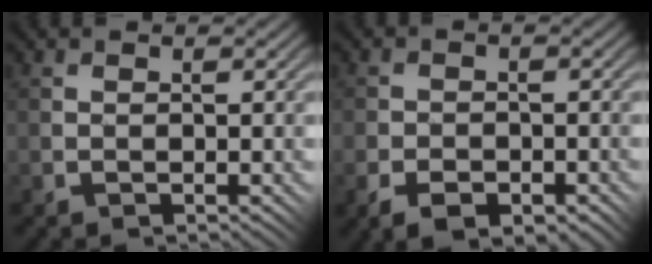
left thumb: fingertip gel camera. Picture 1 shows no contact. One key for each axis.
{"total": 3.9, "fx": -2.3, "fy": 2.2, "fz": 2.2, "tx": -0.036, "ty": -0.009, "tz": -0.041}